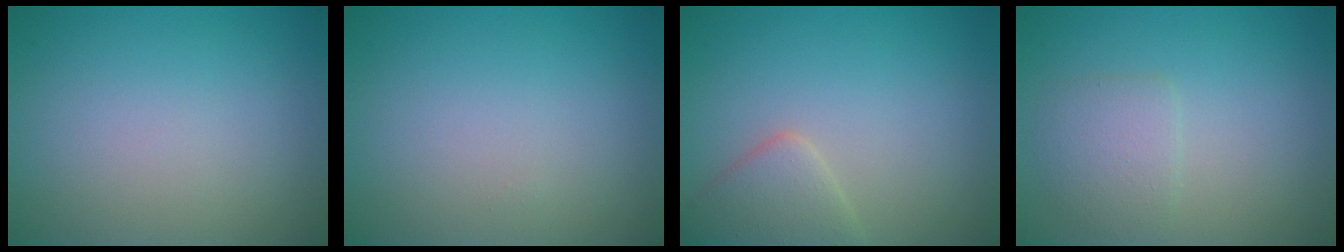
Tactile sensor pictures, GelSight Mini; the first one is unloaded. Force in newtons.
{"total": 0.0}
{"total": 2.9, "press": 2.9, "slide": 0.2}
{"total": 2.2, "press": 2.2, "slide": 0.1}